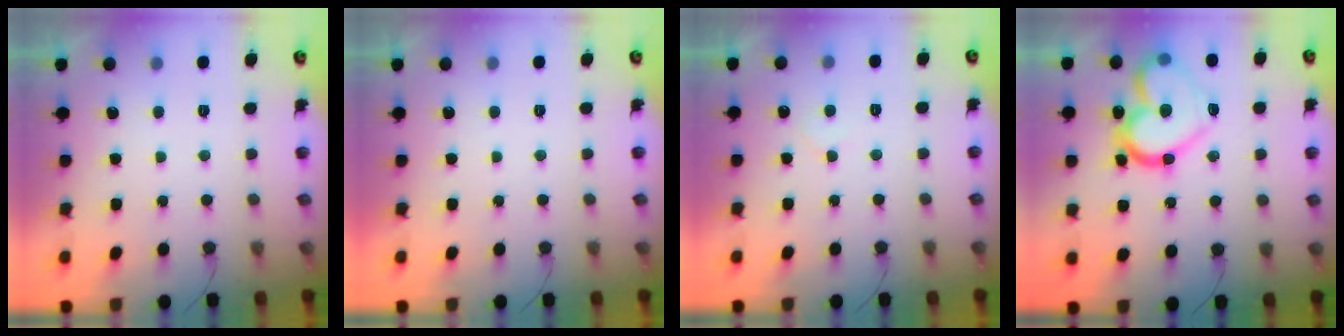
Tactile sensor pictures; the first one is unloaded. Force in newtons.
{"total": 1.7, "press": 1.7, "slide": 0.0}
{"total": 5.4, "press": 5.4, "slide": 0.3}
{"total": 18.5, "press": 18.3, "slide": 2.3}